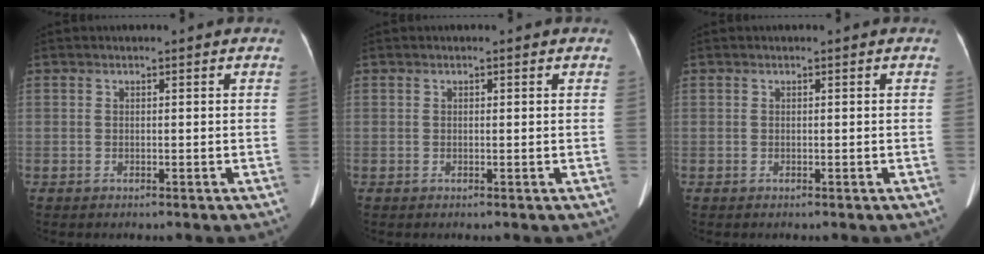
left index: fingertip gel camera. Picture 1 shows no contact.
{"total": 0.0}
{"total": 0.0}